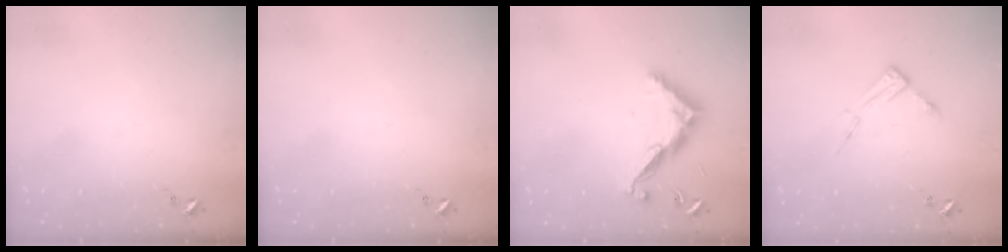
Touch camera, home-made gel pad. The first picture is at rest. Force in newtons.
{"total": 0.0}
{"total": 12.4, "press": 12.4, "slide": 0.2}
{"total": 6.2, "press": 6.2, "slide": 0.4}